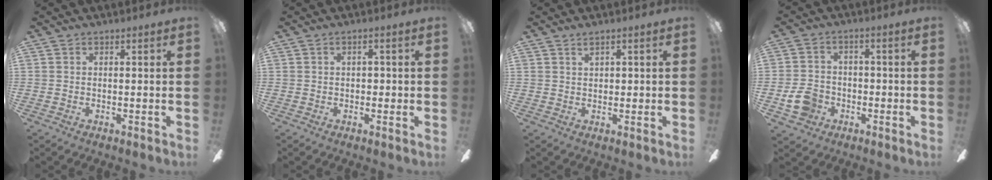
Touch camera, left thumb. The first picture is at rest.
{"total": 1.8, "force": [0.1, 1.0, 1.5], "torque": [-0.031, 0.007, 0.000]}
{"total": 1.6, "force": [1.1, 0.6, 1.0], "torque": [-0.021, 0.000, 0.020]}
{"total": 7.6, "force": [-2.7, 6.2, 3.5], "torque": [-0.083, 0.018, -0.053]}